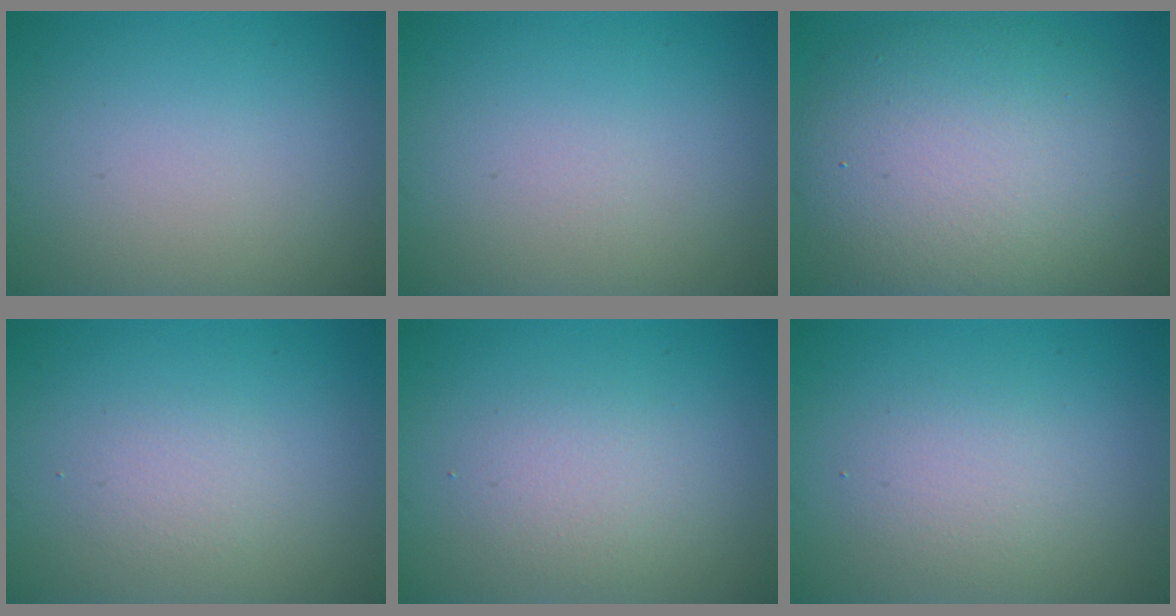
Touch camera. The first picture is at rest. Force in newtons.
{"total": 0.0}
{"total": 10.5, "press": 10.5, "slide": 1.1}
{"total": 1.4, "press": 1.4, "slide": 0.1}
{"total": 2.2, "press": 2.2, "slide": 0.1}
{"total": 2.1, "press": 2.1, "slide": 0.0}